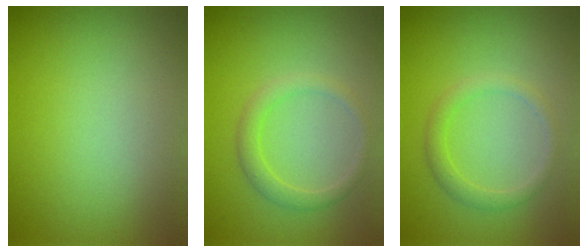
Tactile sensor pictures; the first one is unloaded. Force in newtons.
{"total": 1.9, "press": 1.9, "slide": 0.1}
{"total": 1.7, "press": 1.7, "slide": 0.2}